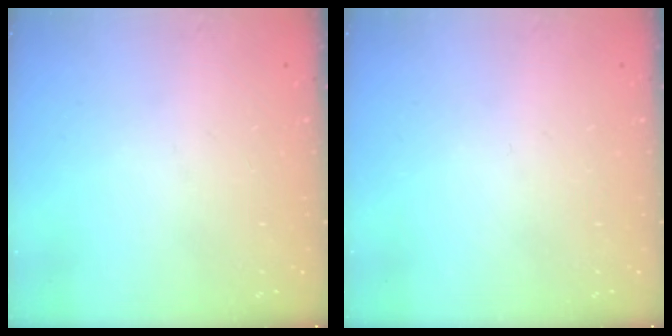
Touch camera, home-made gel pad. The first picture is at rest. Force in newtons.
{"total": 0.0}